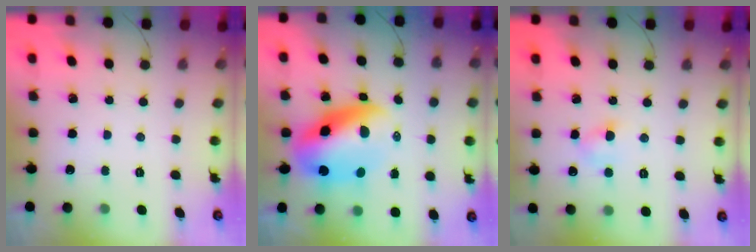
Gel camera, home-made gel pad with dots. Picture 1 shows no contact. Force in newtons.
{"total": 12.5, "press": 12.1, "slide": 3.1}
{"total": 4.2, "press": 4.0, "slide": 1.3}